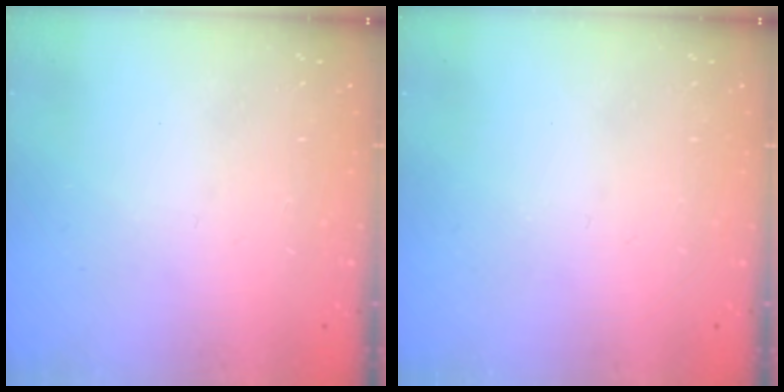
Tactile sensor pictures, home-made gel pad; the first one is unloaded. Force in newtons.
{"total": 0.0}